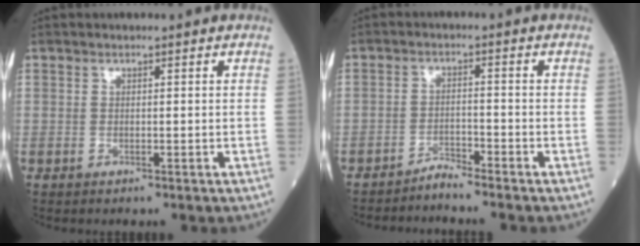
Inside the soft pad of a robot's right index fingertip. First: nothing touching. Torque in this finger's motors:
{"motor_torque": [-0.24, -0.19, 0.06, 0.00]}